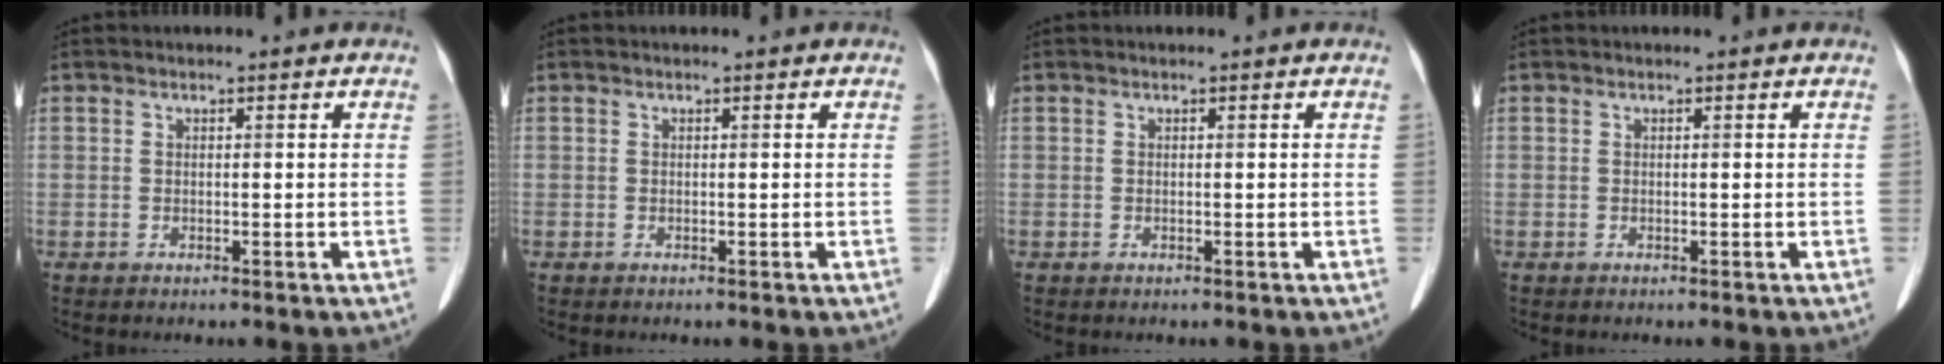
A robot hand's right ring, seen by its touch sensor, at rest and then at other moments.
{"total": 0.0}
{"total": 0.0}
{"total": 0.0}